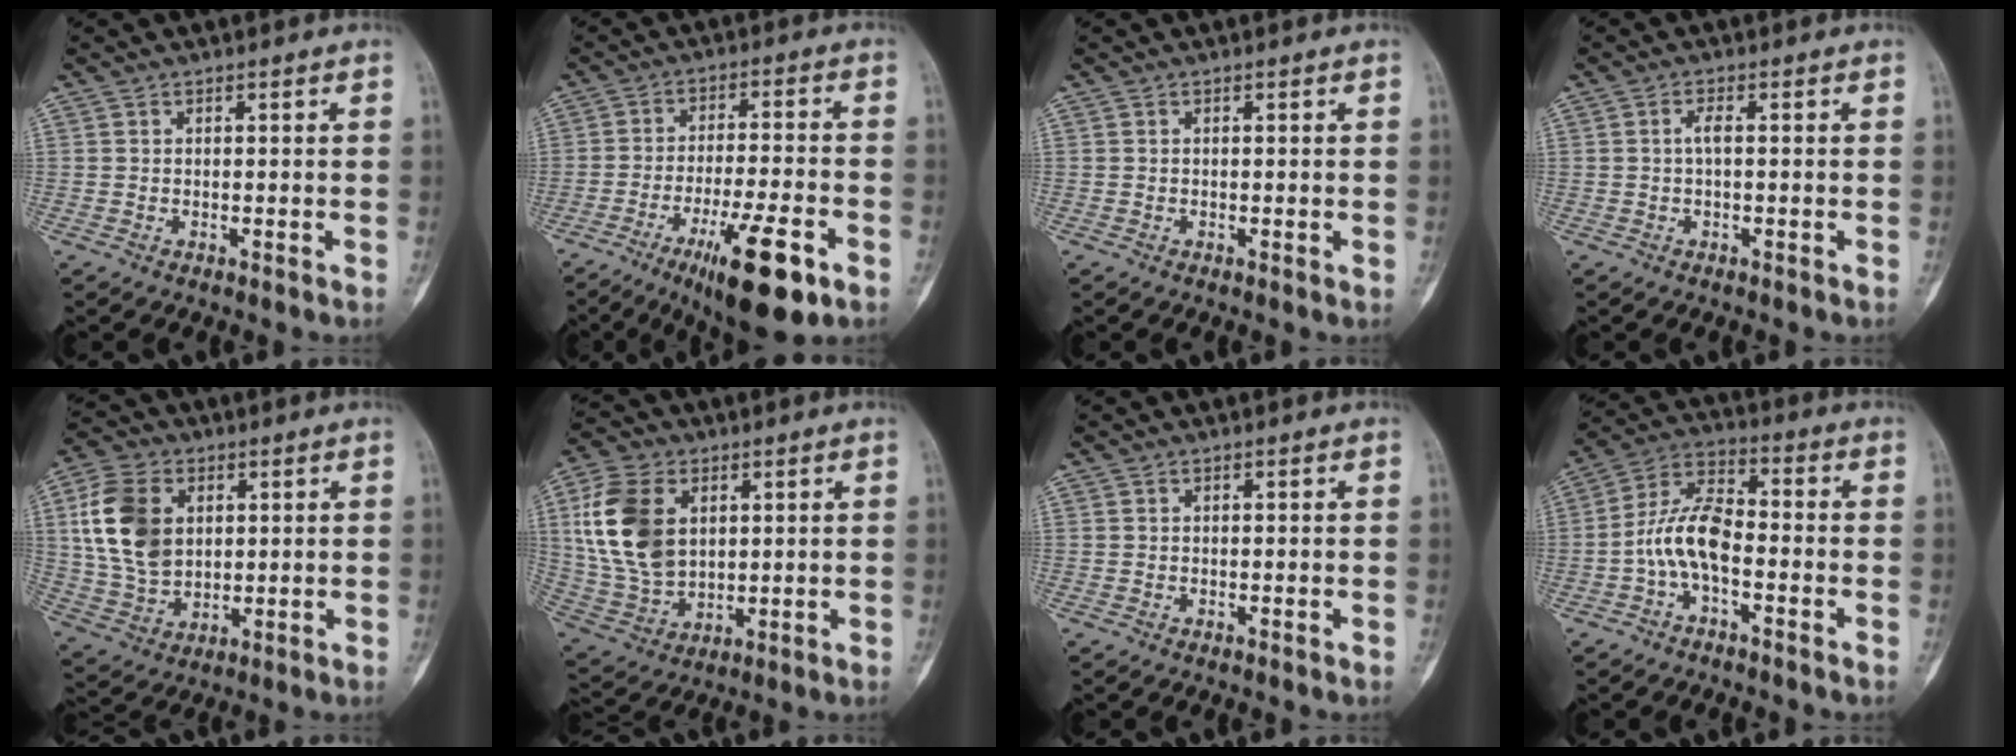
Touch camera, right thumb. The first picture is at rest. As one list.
[{"total": 14.3, "force": [-7.4, 3.2, 11.9], "torque": [-0.193, 0.020, -0.111]}, {"total": 0.0}, {"total": 1.7, "force": [0.0, 0.5, 1.7], "torque": [-0.036, 0.002, -0.001]}, {"total": 14.8, "force": [3.5, 10.5, 9.8], "torque": [-0.175, -0.004, 0.071]}, {"total": 16.4, "force": [4.0, 11.0, 11.4], "torque": [-0.217, -0.007, 0.086]}, {"total": 0.0}, {"total": 9.7, "force": [-2.5, 4.8, 8.1], "torque": [-0.159, 0.041, -0.057]}]